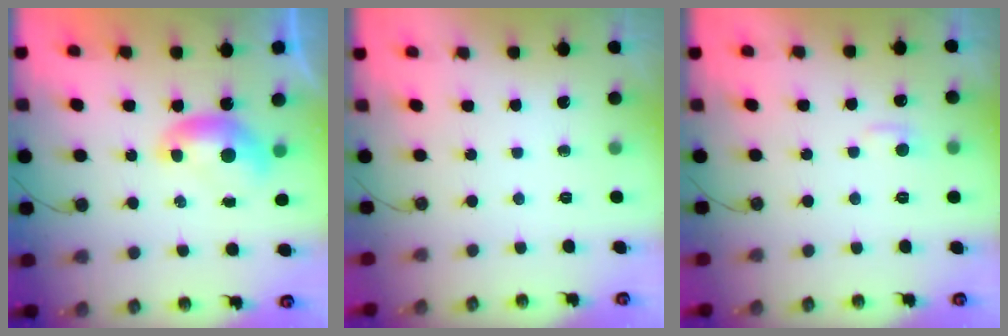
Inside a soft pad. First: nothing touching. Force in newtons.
{"total": 0.0}
{"total": 2.8, "press": 2.7, "slide": 0.5}